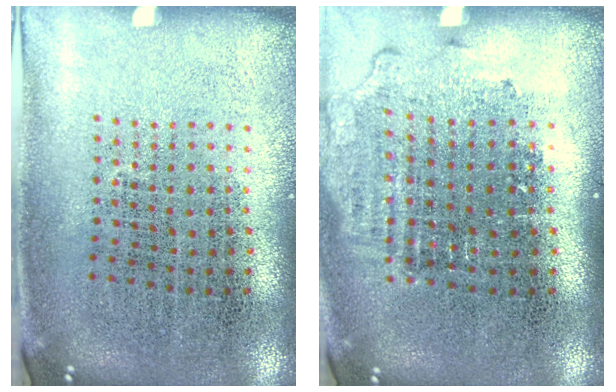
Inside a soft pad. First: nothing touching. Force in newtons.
{"total": 1.3, "press": 1.1, "slide": 0.6}